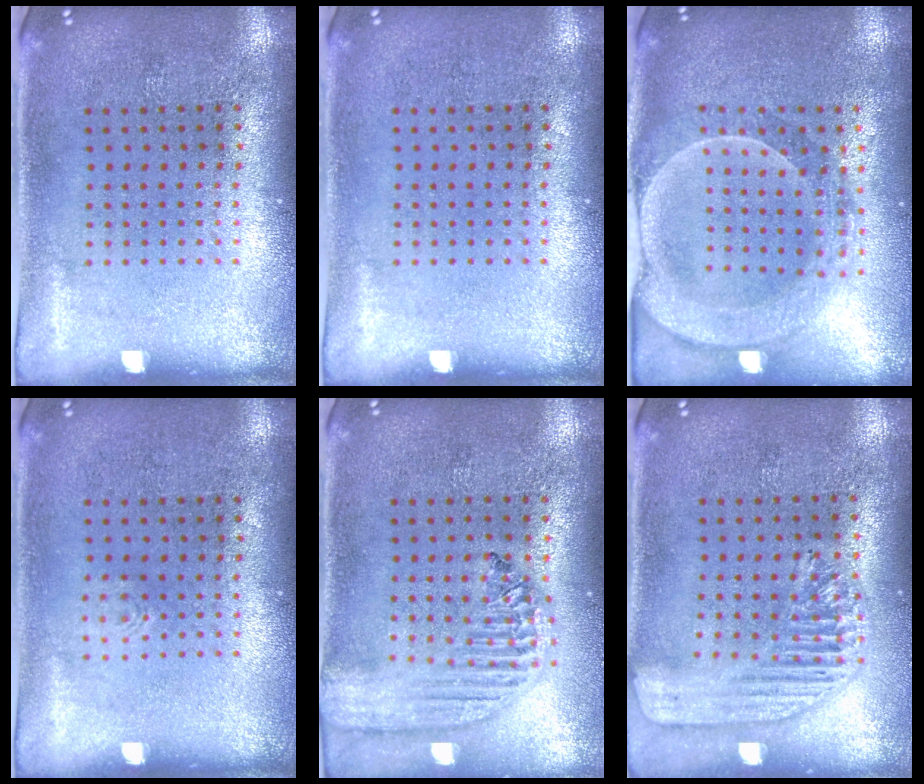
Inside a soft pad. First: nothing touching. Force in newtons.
{"total": 0.0}
{"total": 2.3, "press": 2.1, "slide": 0.9}
{"total": 0.6, "press": 0.6, "slide": 0.1}
{"total": 2.2, "press": 1.9, "slide": 1.1}
{"total": 1.7, "press": 1.5, "slide": 0.7}